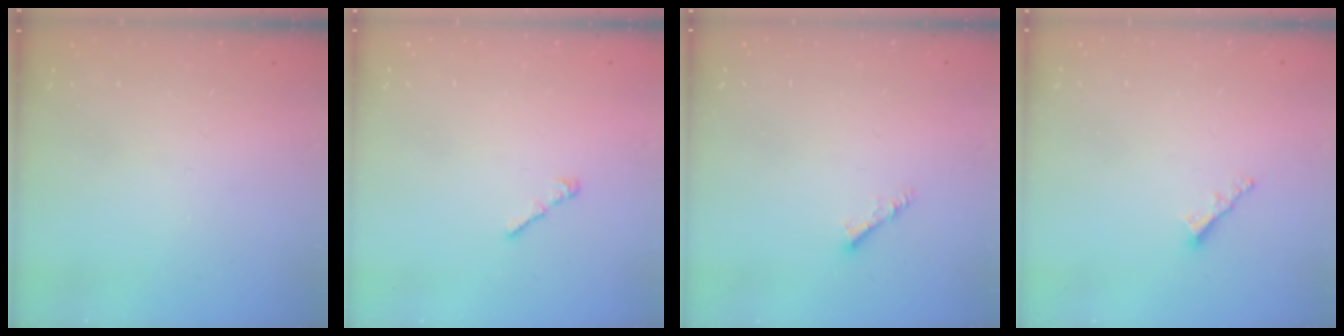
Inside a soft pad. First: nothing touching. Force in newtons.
{"total": 2.2, "press": 2.1, "slide": 0.6}
{"total": 3.0, "press": 2.9, "slide": 0.6}
{"total": 2.3, "press": 2.3, "slide": 0.1}